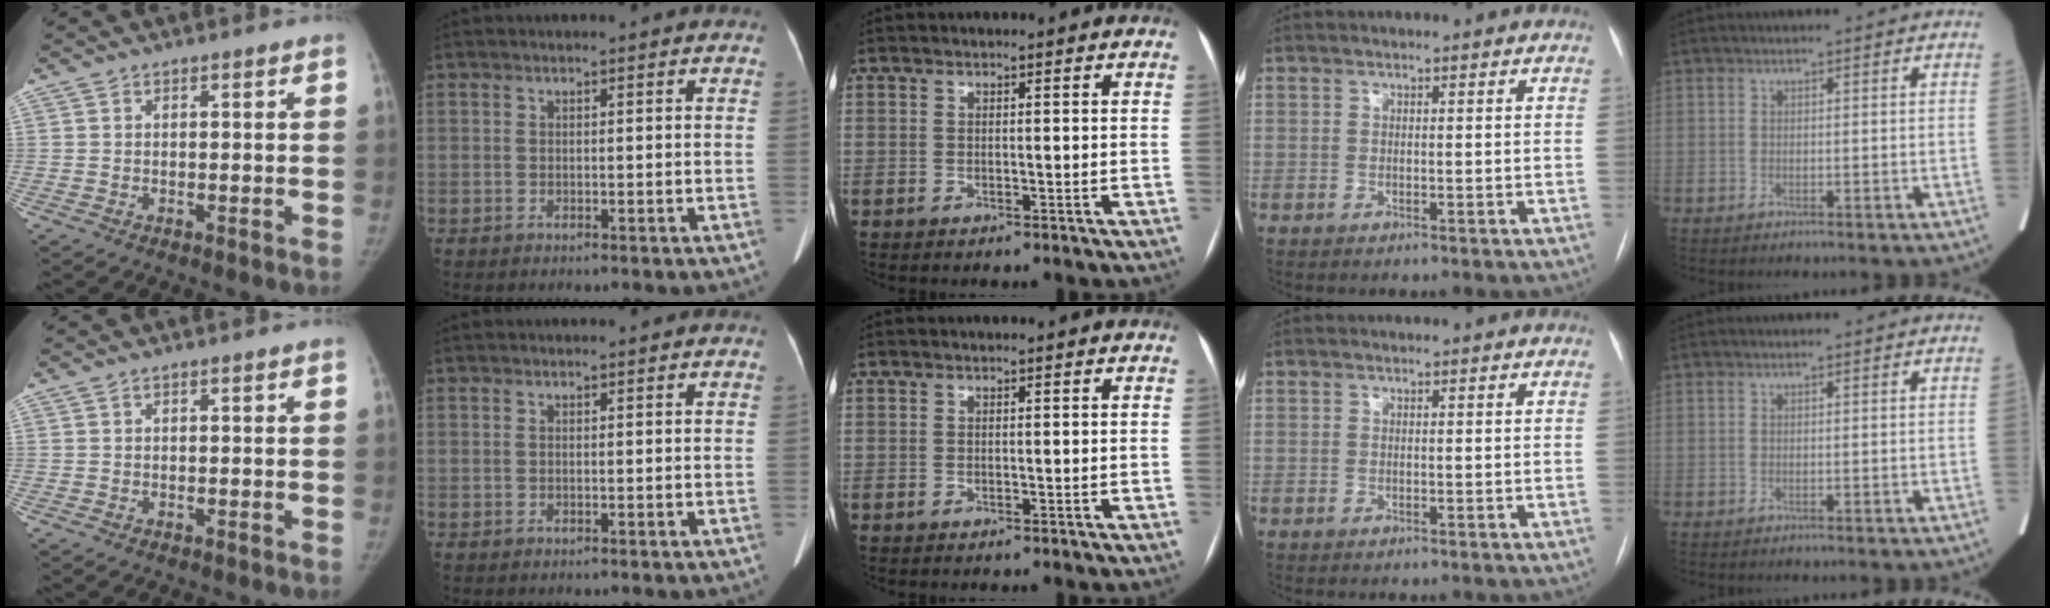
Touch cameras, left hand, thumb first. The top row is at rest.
{}